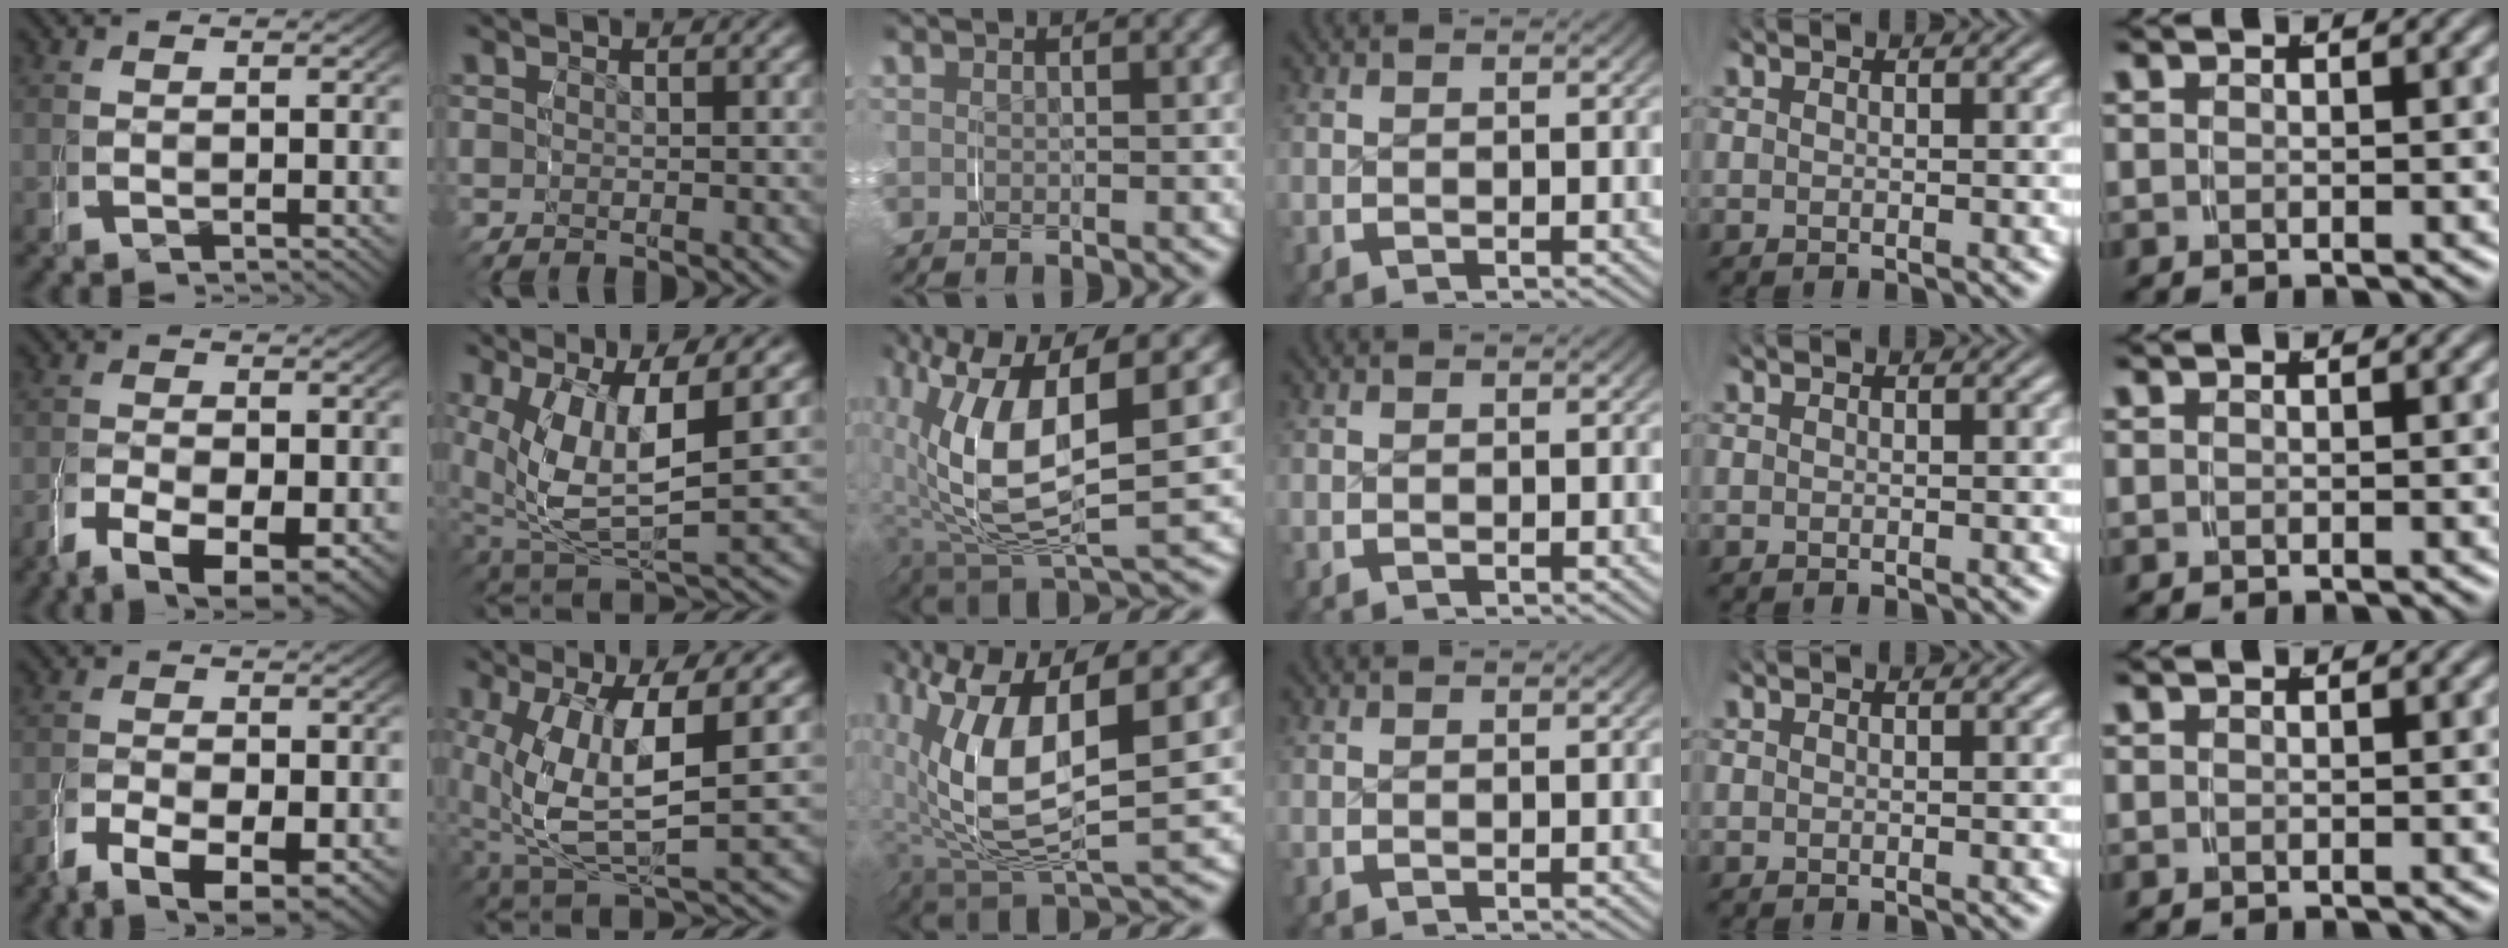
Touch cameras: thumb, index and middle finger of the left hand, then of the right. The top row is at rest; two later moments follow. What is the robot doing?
{"motion": "grasp_and_lifting", "object": "shoes"}